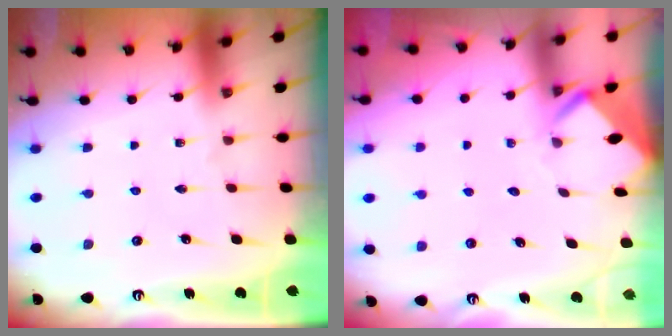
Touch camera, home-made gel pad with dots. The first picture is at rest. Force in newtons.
{"total": 3.7, "press": 3.7, "slide": 0.2}